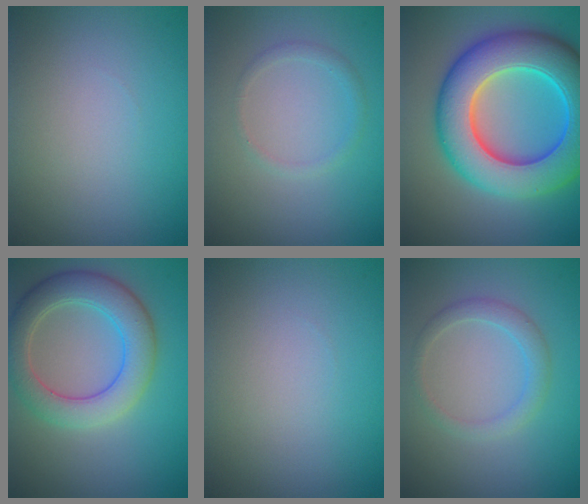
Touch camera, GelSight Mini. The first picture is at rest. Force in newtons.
{"total": 1.1, "press": 1.1, "slide": 0.0}
{"total": 12.0, "press": 12.0, "slide": 0.2}
{"total": 5.7, "press": 5.7, "slide": 0.4}
{"total": 0.0}
{"total": 2.0, "press": 2.0, "slide": 0.1}